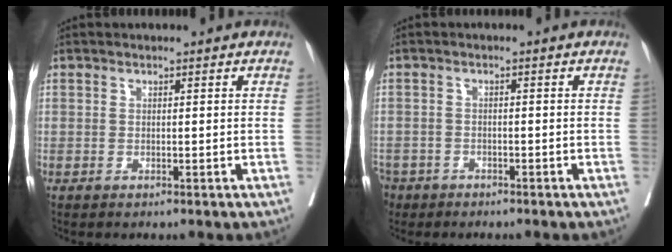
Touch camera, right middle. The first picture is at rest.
{"total": 5.4, "force": [-4.0, 3.5, 0.9], "torque": [-0.028, -0.002, -0.072]}